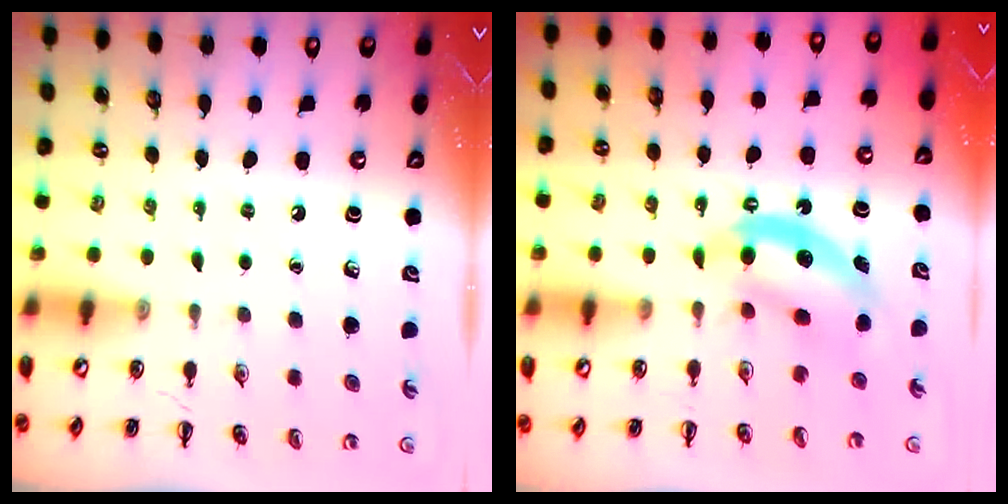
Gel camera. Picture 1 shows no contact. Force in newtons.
{"total": 6.8, "press": 6.7, "slide": 1.1}